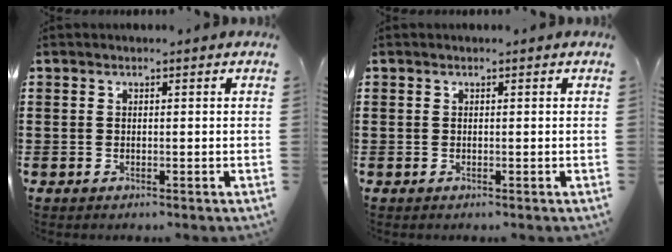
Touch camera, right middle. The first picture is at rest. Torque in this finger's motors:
{"motor_torque": [-1.18, -0.96, 0.00, 0.00]}